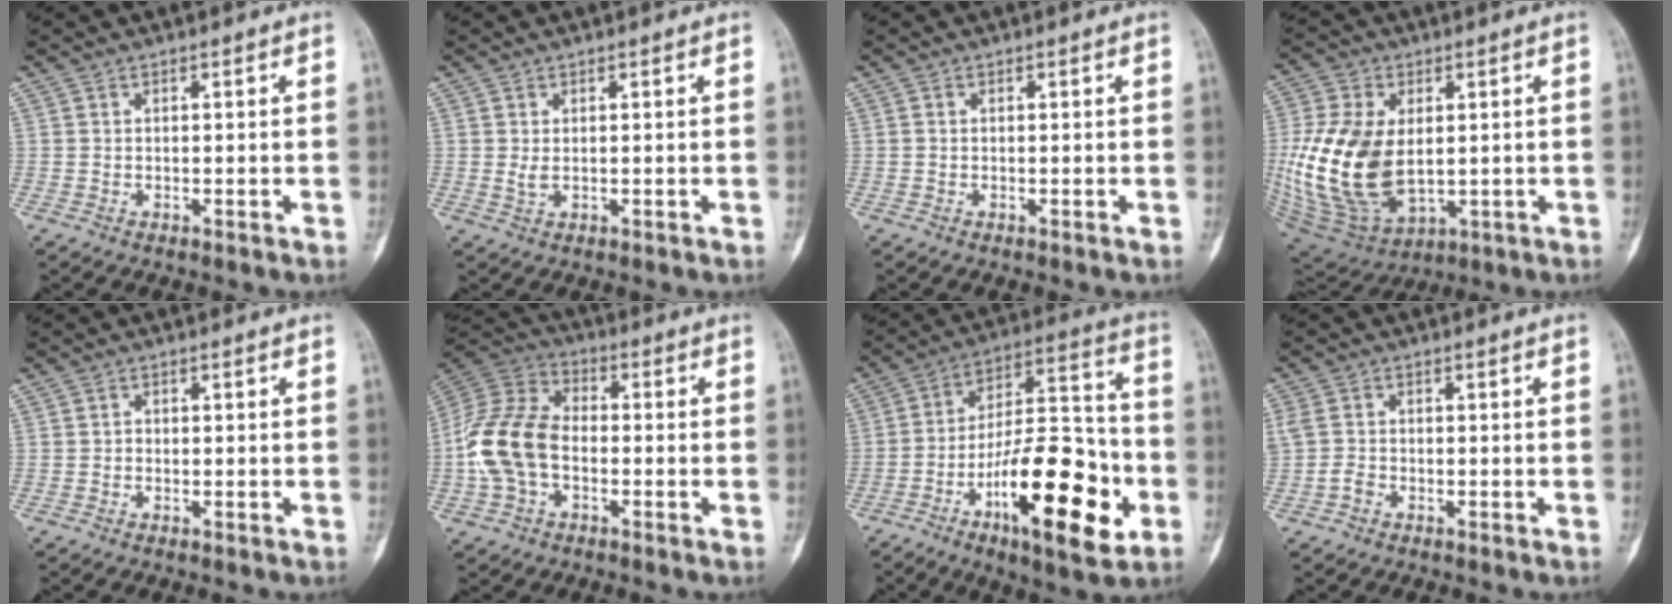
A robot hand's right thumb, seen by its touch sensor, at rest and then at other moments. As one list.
[{"total": 1.5, "force": [0.2, 0.8, 1.2], "torque": [-0.024, -0.002, 0.010]}, {"total": 0.0}, {"total": 19.9, "force": [0.4, 12.5, 15.4], "torque": [-0.310, -0.021, 0.027]}, {"total": 0.7, "force": [-0.2, 0.6, 0.3], "torque": [0.005, 0.003, -0.008]}, {"total": 14.5, "force": [-2.5, 9.6, 10.5], "torque": [-0.213, 0.037, -0.055]}, {"total": 23.8, "force": [-8.8, 8.7, 20.4], "torque": [-0.322, 0.046, -0.139]}, {"total": 3.5, "force": [-1.1, 2.8, 1.8], "torque": [-0.045, 0.017, -0.019]}]